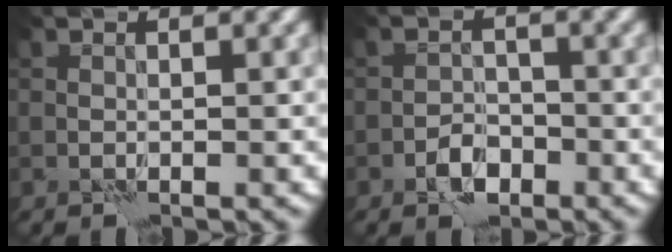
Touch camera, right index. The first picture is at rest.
{"total": 2.6, "force": [-1.6, 1.5, 1.4], "torque": [-0.020, 0.007, -0.033]}